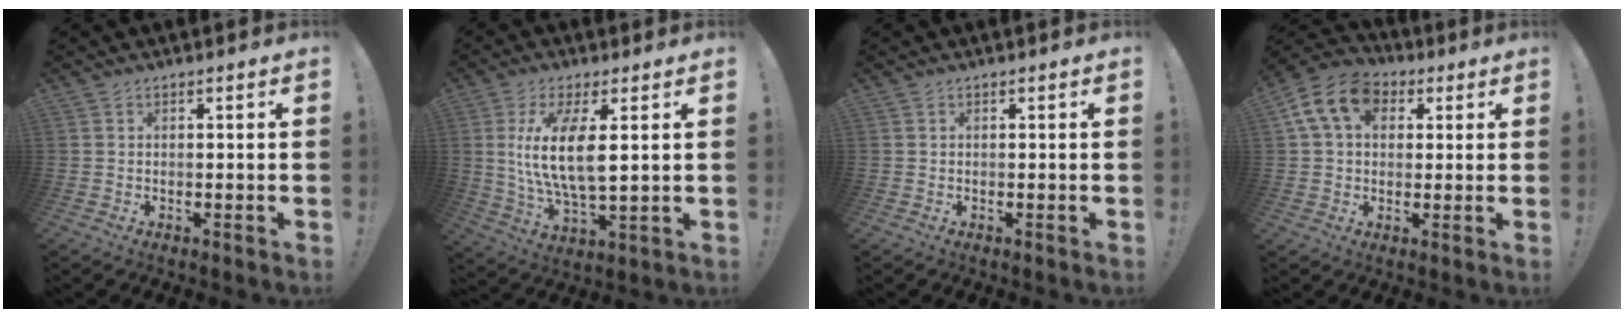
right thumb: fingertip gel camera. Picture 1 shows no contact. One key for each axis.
{"total": 14.3, "fx": 3.0, "fy": 4.9, "fz": 13.1, "tx": -0.246, "ty": -0.020, "tz": 0.043}
{"total": 0.0}
{"total": 13.6, "fx": 4.7, "fy": 9.9, "fz": 8.0, "tx": -0.134, "ty": -0.003, "tz": 0.093}